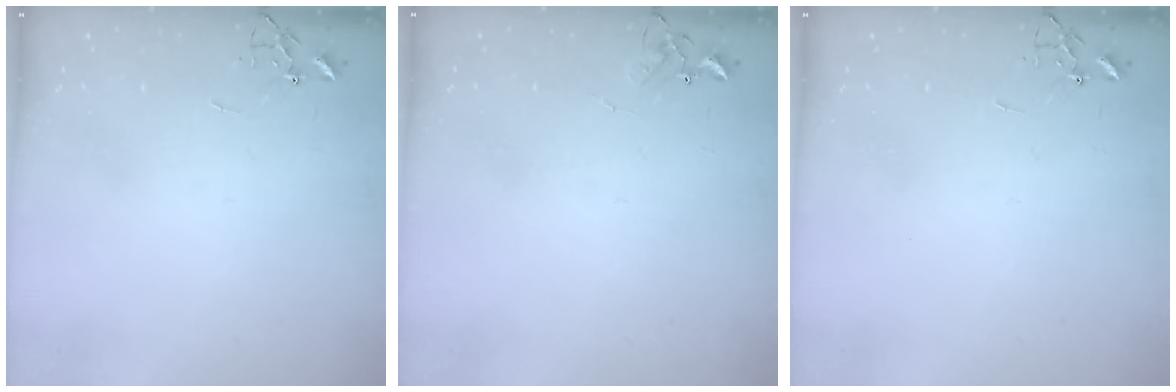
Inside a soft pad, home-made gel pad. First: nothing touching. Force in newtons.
{"total": 4.5, "press": 4.5, "slide": 0.5}
{"total": 0.0}